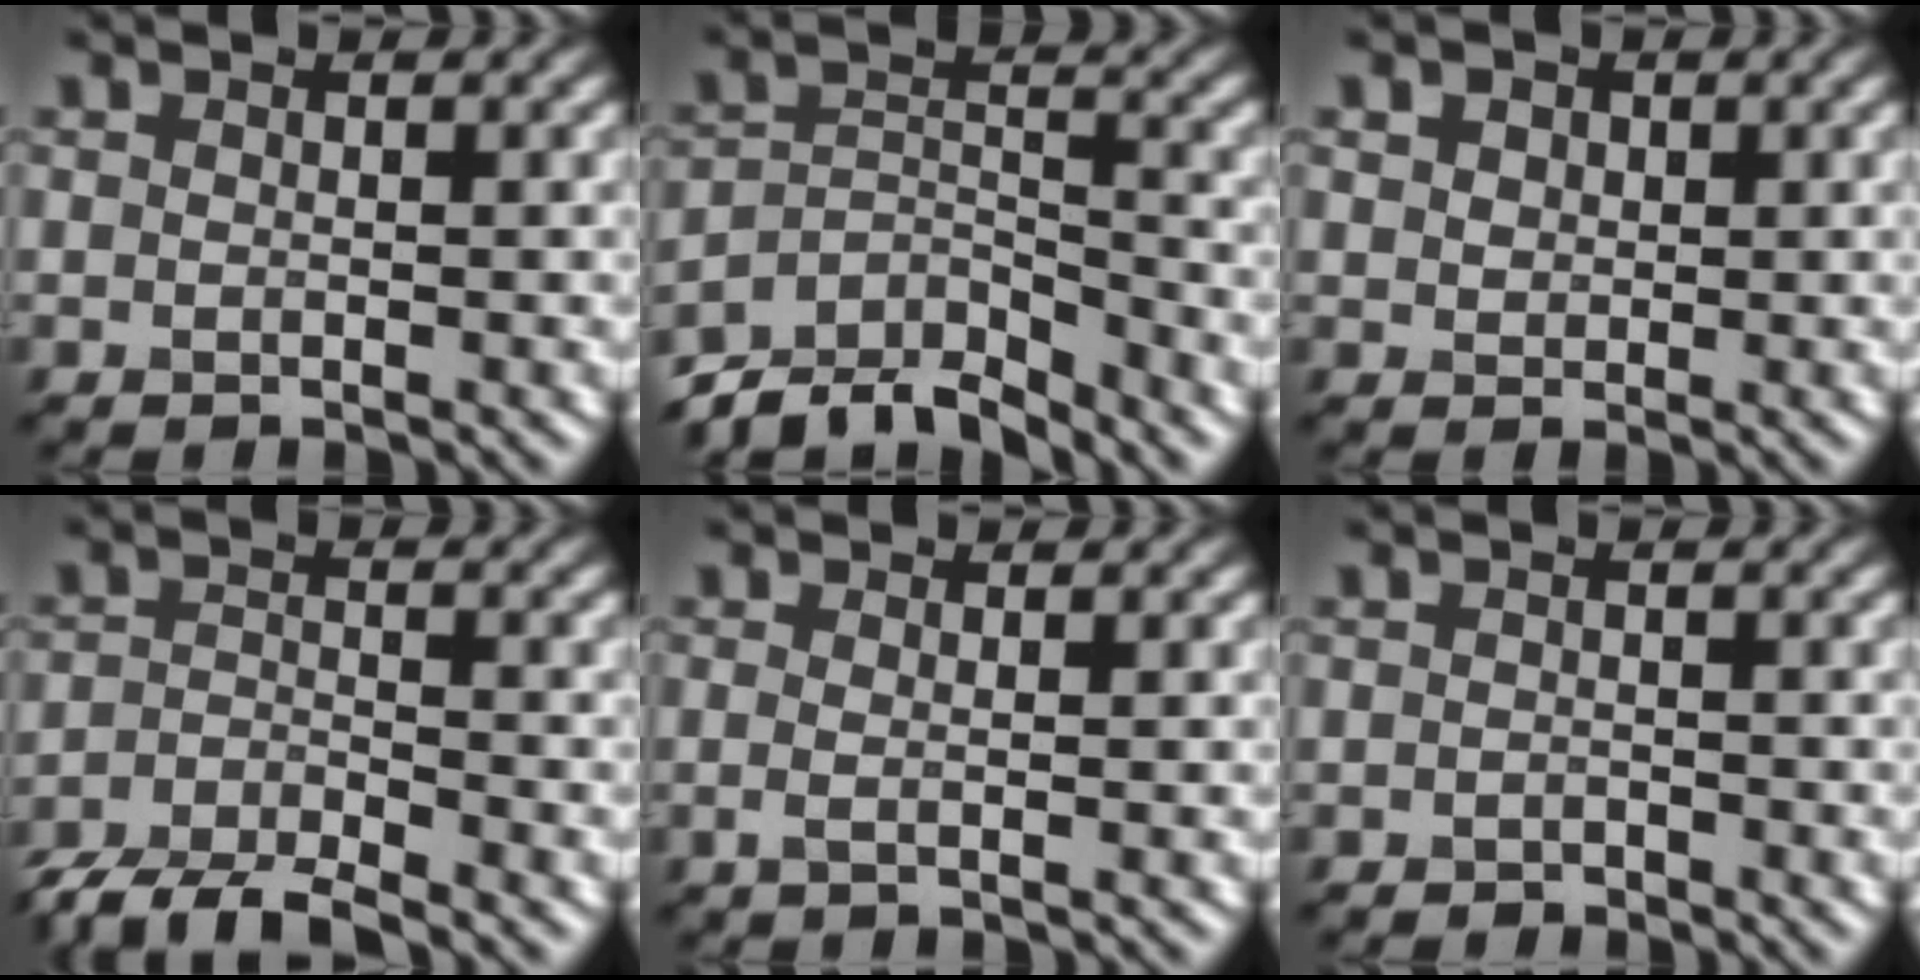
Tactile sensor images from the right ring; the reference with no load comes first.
{"total": 7.2, "force": [-6.3, 2.3, 2.8], "torque": [-0.047, -0.007, -0.117]}
{"total": 3.2, "force": [1.8, 2.3, 1.5], "torque": [-0.039, 0.012, 0.026]}
{"total": 6.0, "force": [-5.1, 1.4, 2.9], "torque": [-0.054, -0.012, -0.096]}
{"total": 1.2, "force": [-0.1, 0.3, 1.1], "torque": [-0.021, -0.004, -0.004]}
{"total": 0.8, "force": [-0.7, 0.2, 0.0], "torque": [0.002, -0.001, -0.013]}